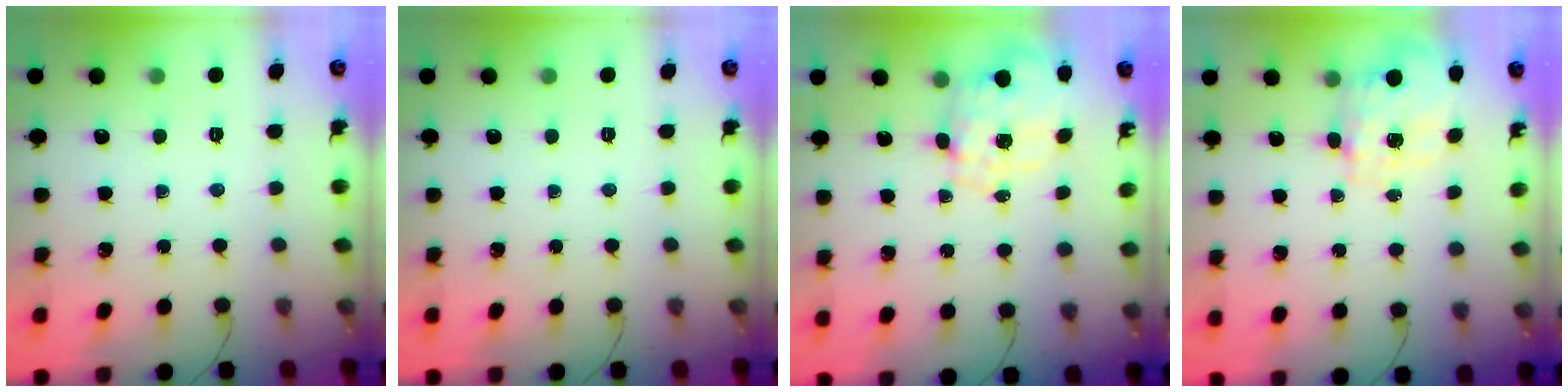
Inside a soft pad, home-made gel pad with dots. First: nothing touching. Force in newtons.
{"total": 0.0}
{"total": 2.0, "press": 1.7, "slide": 1.1}
{"total": 3.6, "press": 3.5, "slide": 1.0}